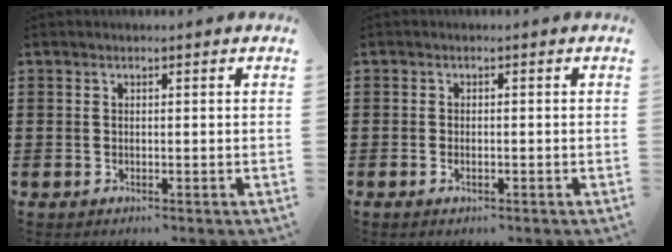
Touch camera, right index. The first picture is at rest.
{"total": 1.1, "force": [-0.5, 0.4, 0.9], "torque": [-0.019, -0.004, -0.009]}